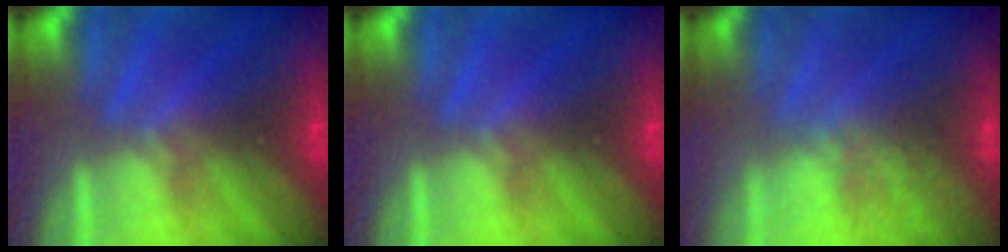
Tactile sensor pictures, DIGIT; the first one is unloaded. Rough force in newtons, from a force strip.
{"total": 0.0}
{"total": 2.4}